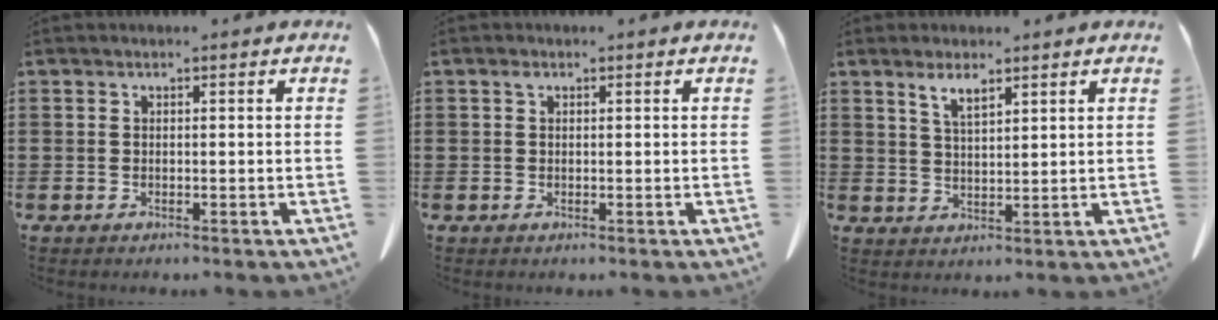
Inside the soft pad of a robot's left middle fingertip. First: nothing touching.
{"total": 0.7, "force": [0.3, 0.6, 0.4], "torque": [-0.010, 0.005, 0.005]}
{"total": 3.4, "force": [2.5, 0.9, 2.2], "torque": [-0.041, 0.000, 0.043]}